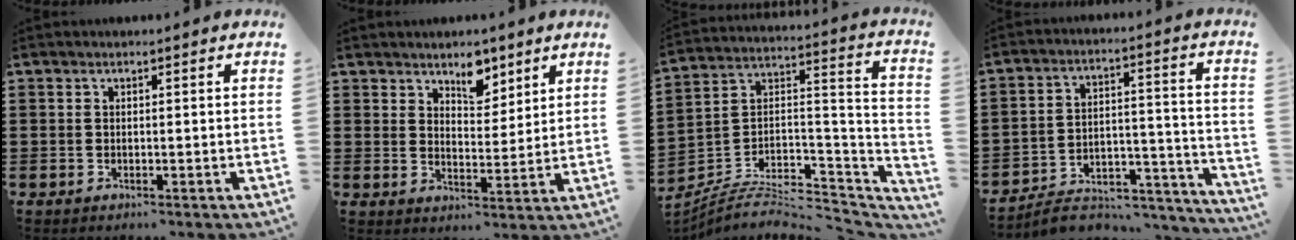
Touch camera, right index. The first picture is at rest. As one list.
[{"total": 5.4, "force": [4.3, 2.6, 2.0], "torque": [-0.029, -0.009, 0.076]}, {"total": 6.6, "force": [-5.4, 2.6, 2.7], "torque": [-0.041, 0.001, -0.103]}, {"total": 7.5, "force": [-6.8, 1.9, 2.4], "torque": [-0.034, 0.019, -0.129]}]